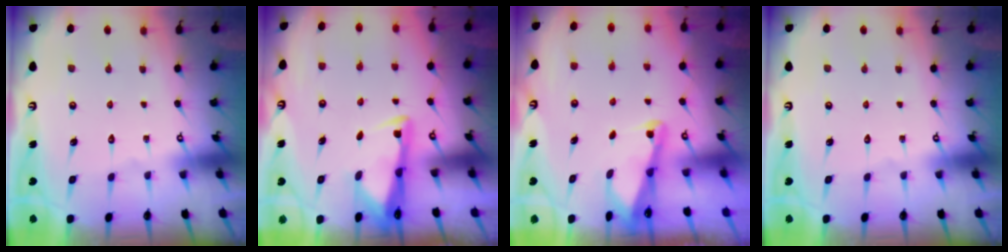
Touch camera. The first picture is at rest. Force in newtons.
{"total": 3.2, "press": 3.1, "slide": 0.8}
{"total": 2.2, "press": 2.2, "slide": 0.3}
{"total": 0.0}